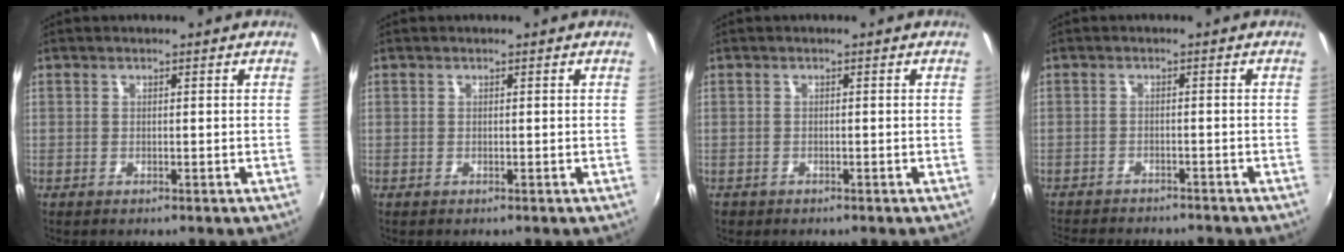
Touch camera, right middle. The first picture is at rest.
{"total": 0.0}
{"total": 0.8, "force": [-0.6, 0.5, 0.2], "torque": [-0.009, -0.001, -0.009]}
{"total": 10.2, "force": [-9.2, 2.3, 3.7], "torque": [-0.090, -0.018, -0.135]}